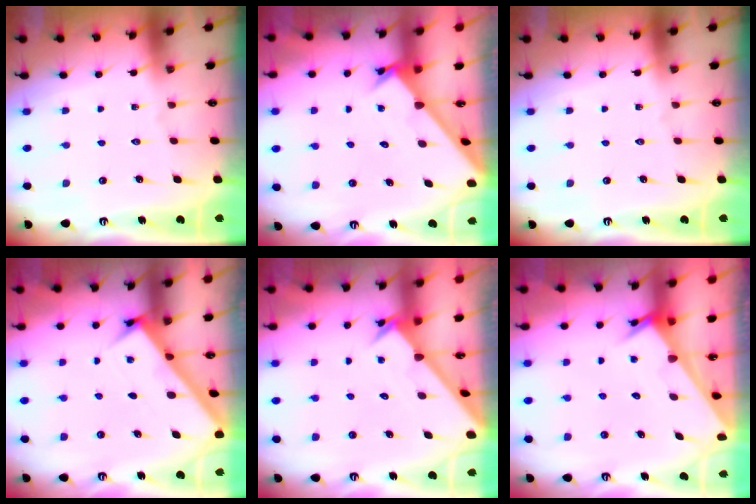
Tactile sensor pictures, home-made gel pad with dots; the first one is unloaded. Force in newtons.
{"total": 1.4, "press": 1.4, "slide": 0.1}
{"total": 0.0}
{"total": 2.9, "press": 2.9, "slide": 0.2}
{"total": 2.5, "press": 2.5, "slide": 0.2}
{"total": 2.5, "press": 2.5, "slide": 0.1}